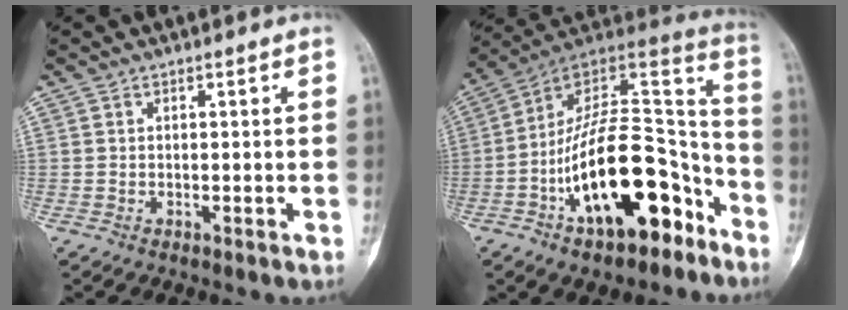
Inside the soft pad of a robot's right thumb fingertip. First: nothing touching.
{"total": 25.4, "force": [-11.2, 11.9, 19.4], "torque": [-0.294, 0.093, -0.175]}